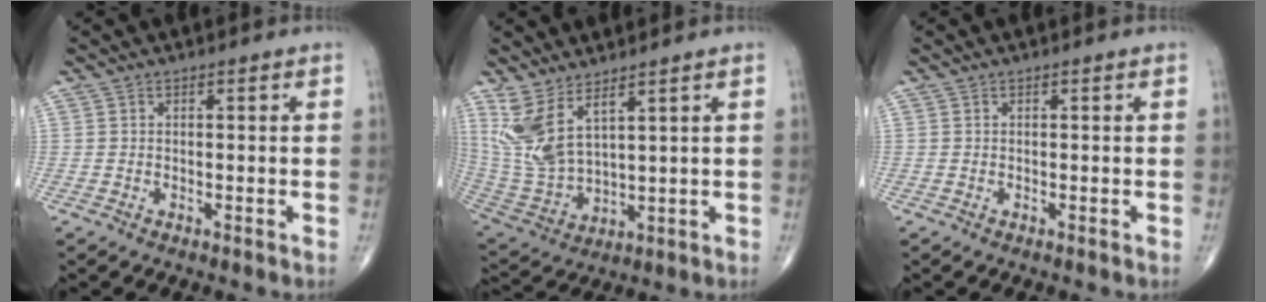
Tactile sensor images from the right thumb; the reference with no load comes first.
{"total": 10.6, "force": [6.1, 3.8, 7.7], "torque": [-0.174, -0.037, 0.147]}
{"total": 0.0}